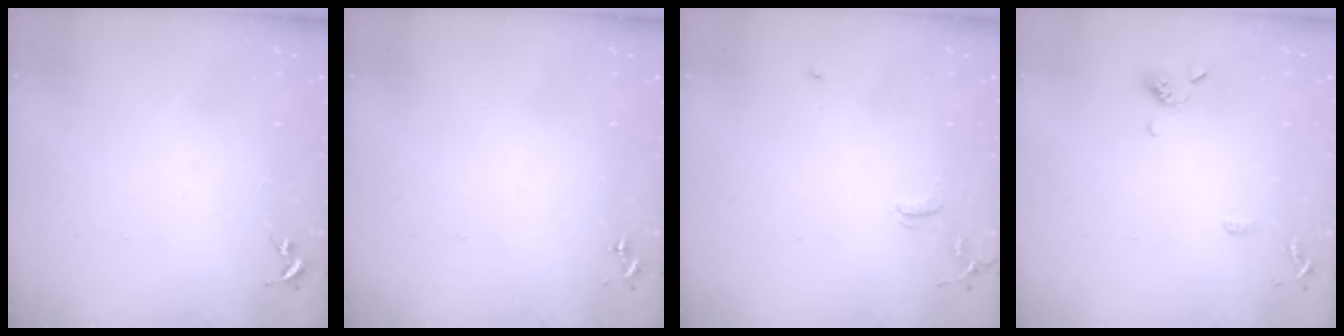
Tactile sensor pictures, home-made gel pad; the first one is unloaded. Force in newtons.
{"total": 0.0}
{"total": 6.4, "press": 6.3, "slide": 0.8}
{"total": 9.1, "press": 8.9, "slide": 1.9}